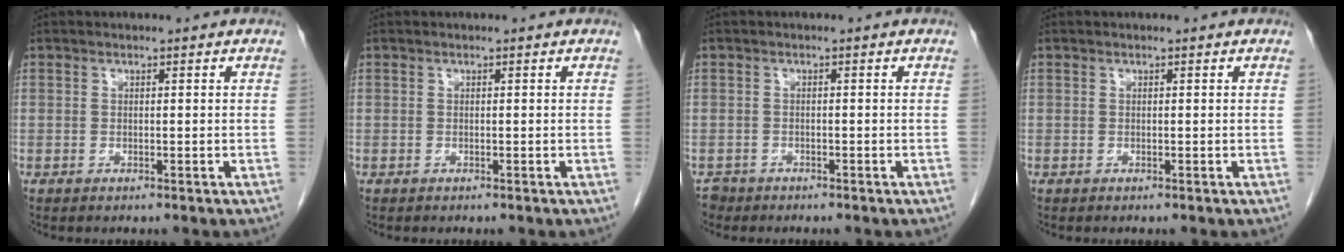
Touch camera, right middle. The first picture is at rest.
{"total": 0.0}
{"total": 1.6, "force": [-1.4, 0.8, -0.3], "torque": [-0.003, 0.000, -0.024]}
{"total": 0.0}